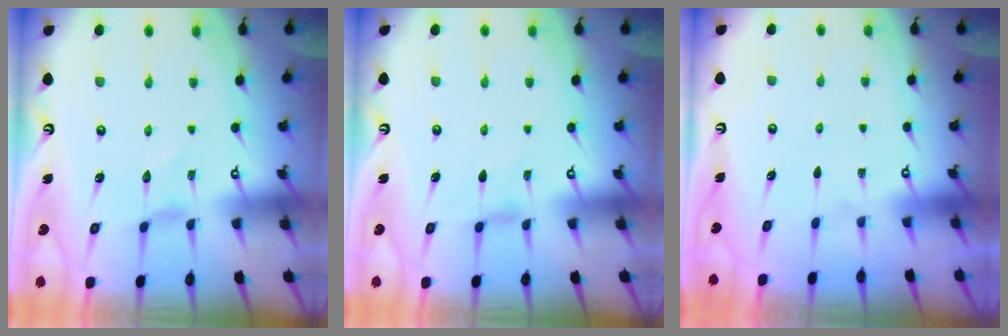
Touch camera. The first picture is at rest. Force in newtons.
{"total": 1.2, "press": 1.1, "slide": 0.3}
{"total": 0.0}